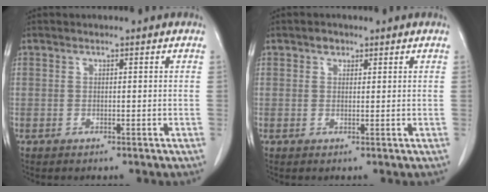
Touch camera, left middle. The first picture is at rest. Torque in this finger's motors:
{"motor_torque": [0.23, -0.17, -0.04, 0.01]}